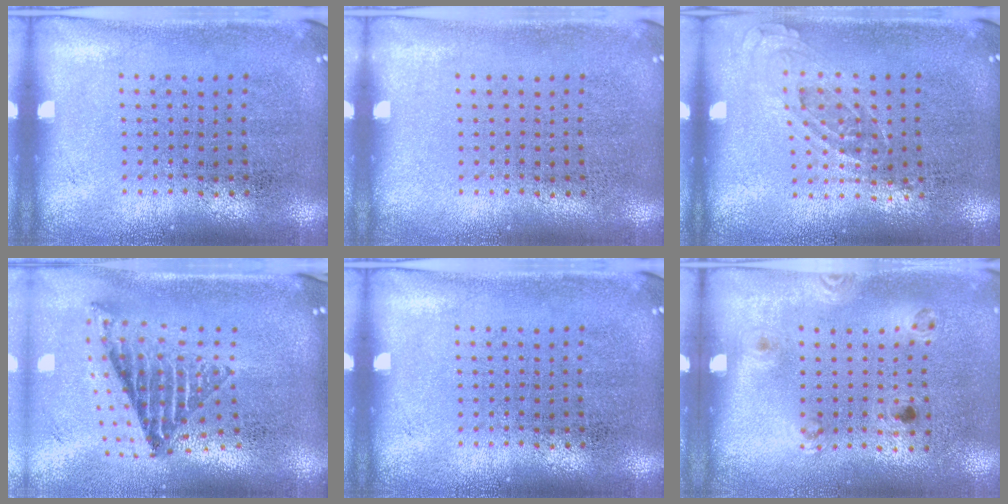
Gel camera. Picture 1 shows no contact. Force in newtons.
{"total": 0.0}
{"total": 0.8, "press": 0.8, "slide": 0.3}
{"total": 1.8, "press": 1.4, "slide": 1.1}
{"total": 0.0}
{"total": 1.3, "press": 0.8, "slide": 1.0}